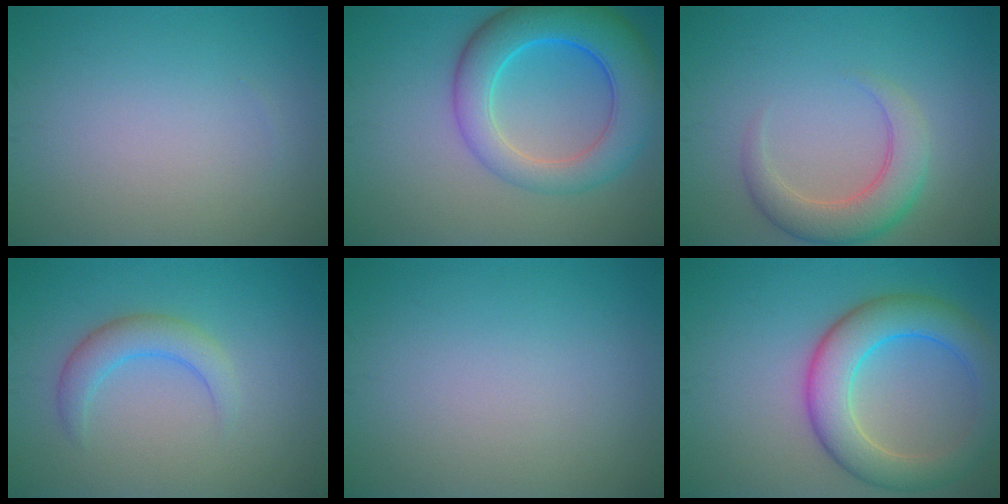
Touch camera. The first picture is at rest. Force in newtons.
{"total": 8.1, "press": 8.1, "slide": 0.5}
{"total": 5.4, "press": 5.4, "slide": 0.1}
{"total": 2.9, "press": 2.9, "slide": 0.2}
{"total": 0.0}
{"total": 7.1, "press": 7.1, "slide": 0.2}